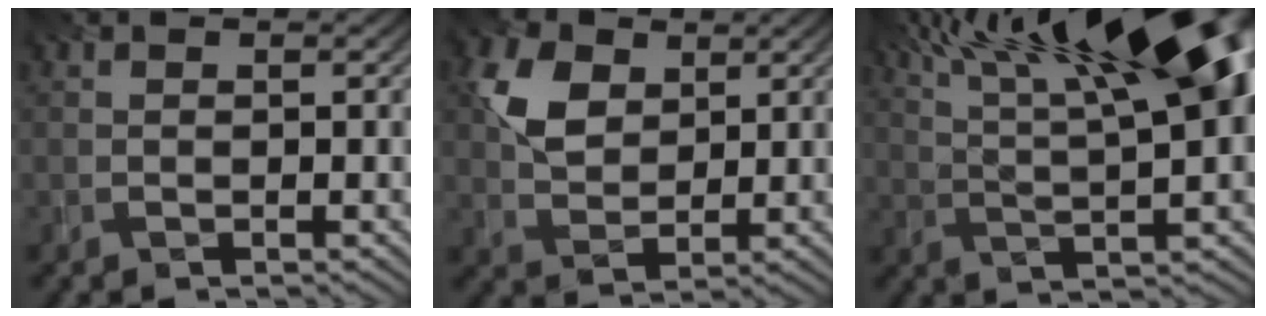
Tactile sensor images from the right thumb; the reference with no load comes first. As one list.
[{"total": 6.6, "force": [2.6, 4.5, 4.1], "torque": [-0.098, 0.004, 0.049]}, {"total": 18.2, "force": [7.9, 6.3, 15.2], "torque": [-0.225, 0.057, 0.113]}]